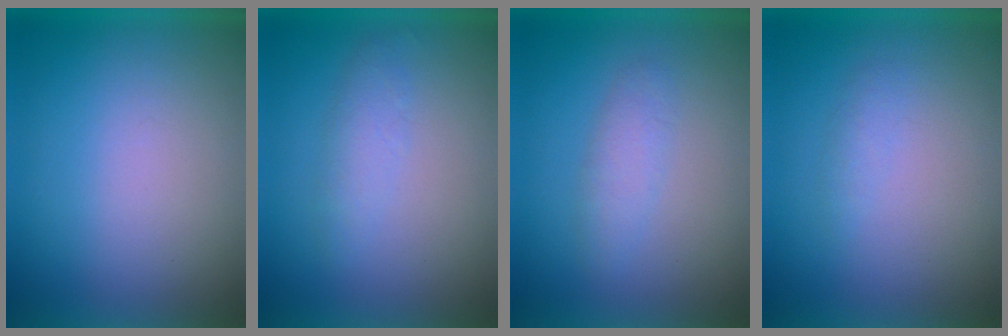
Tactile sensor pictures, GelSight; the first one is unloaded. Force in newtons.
{"total": 2.5}
{"total": 2.4}
{"total": 1.1}